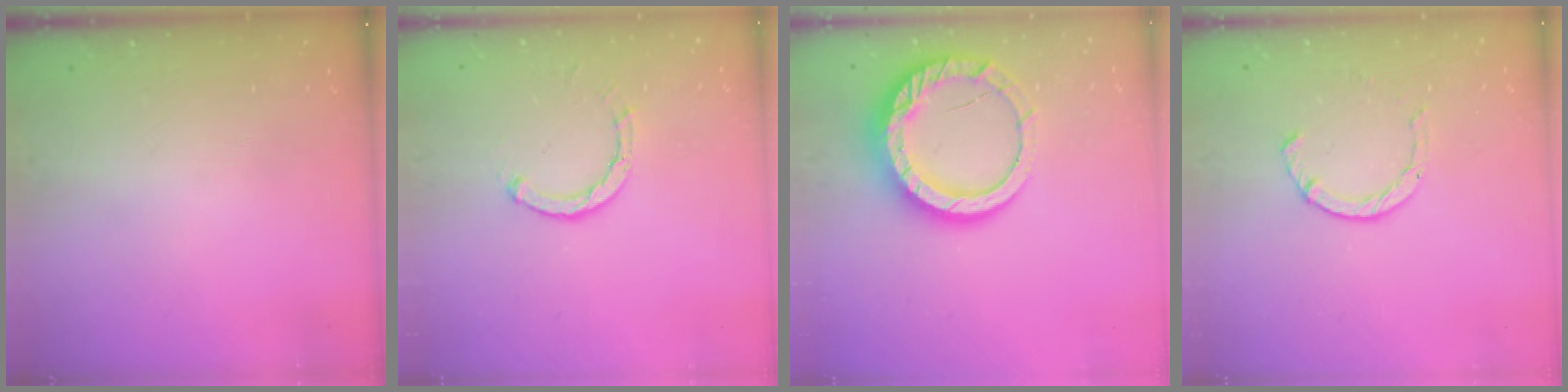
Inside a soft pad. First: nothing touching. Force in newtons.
{"total": 2.6, "press": 2.6, "slide": 0.1}
{"total": 16.2, "press": 16.1, "slide": 1.2}
{"total": 2.4, "press": 2.4, "slide": 0.2}